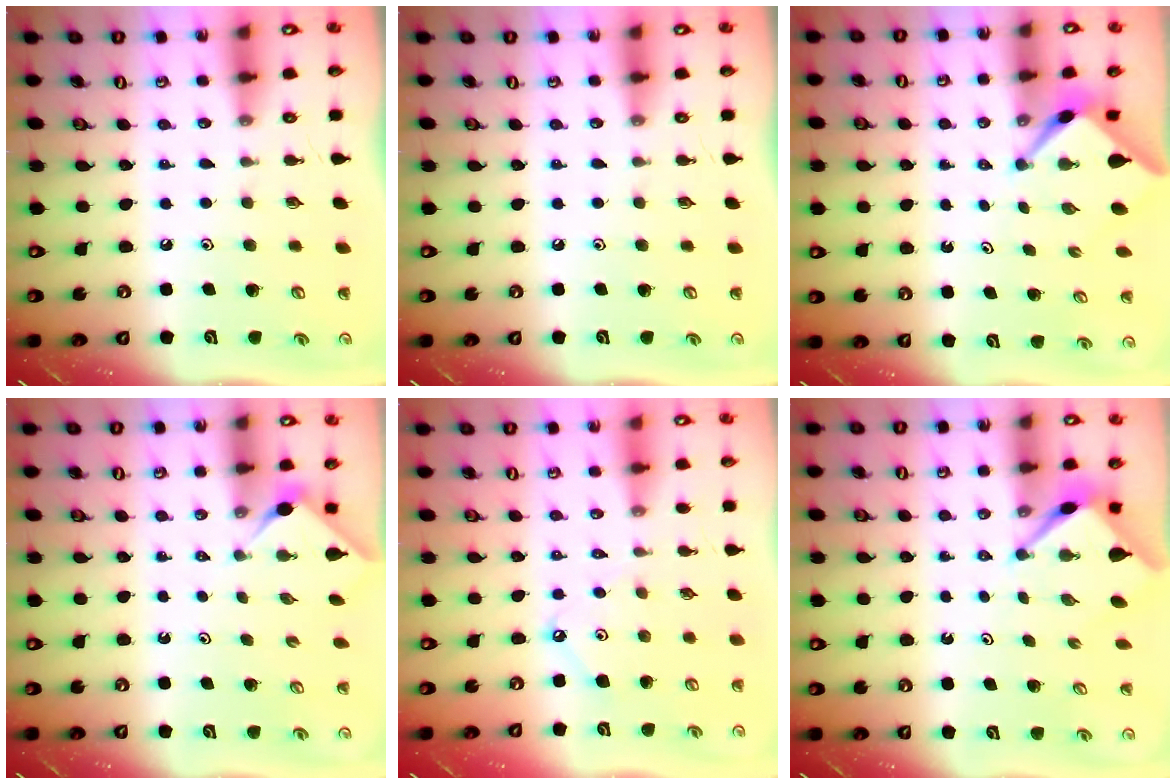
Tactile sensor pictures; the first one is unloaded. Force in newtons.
{"total": 0.0}
{"total": 2.5, "press": 2.5, "slide": 0.3}
{"total": 2.7, "press": 2.6, "slide": 0.4}
{"total": 3.4, "press": 3.4, "slide": 0.3}
{"total": 3.8, "press": 3.8, "slide": 0.1}